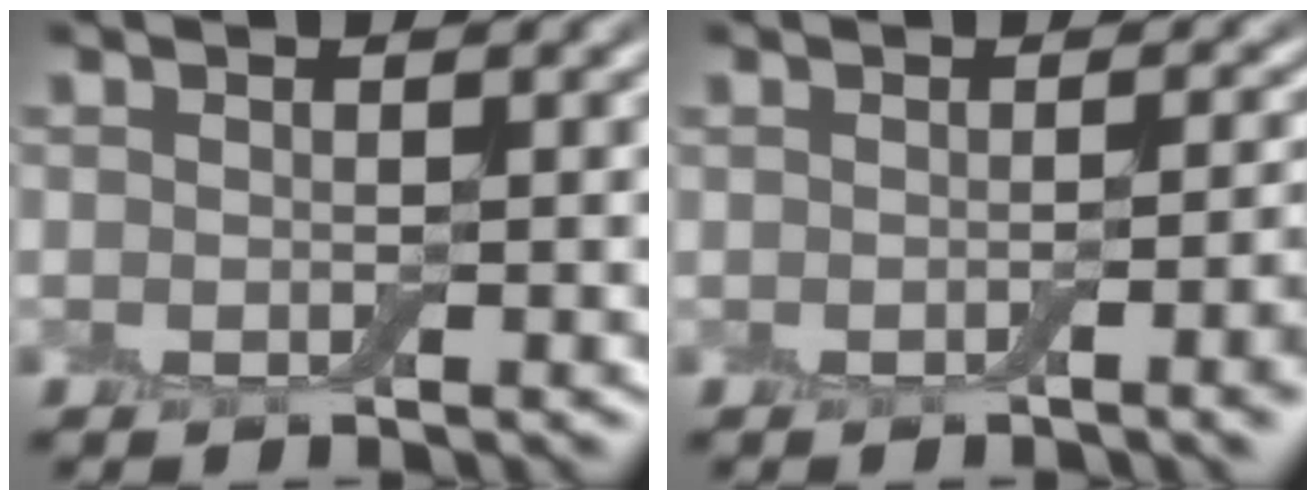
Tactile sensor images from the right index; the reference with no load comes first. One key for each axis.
{"total": 3.3, "fx": -1.2, "fy": 0.8, "fz": 3.0, "tx": -0.031, "ty": -0.005, "tz": -0.018}